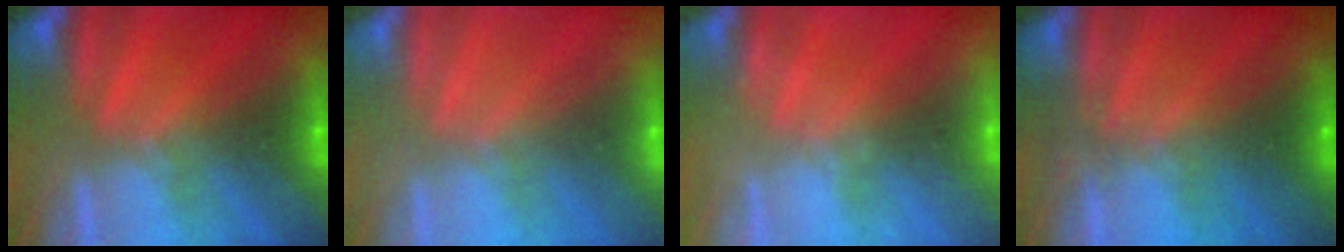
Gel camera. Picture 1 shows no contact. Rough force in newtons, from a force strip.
{"total": 3.6}
{"total": 2.3}
{"total": 1.4}